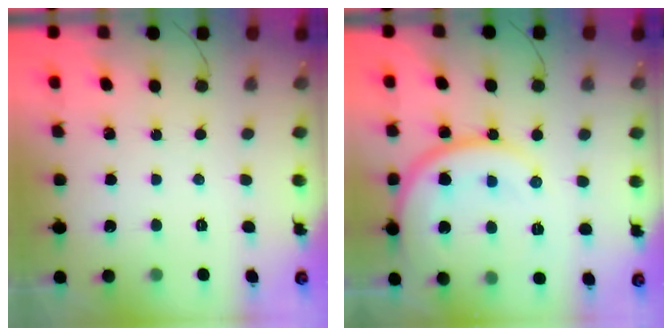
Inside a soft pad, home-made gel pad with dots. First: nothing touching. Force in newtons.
{"total": 15.7, "press": 15.6, "slide": 1.5}